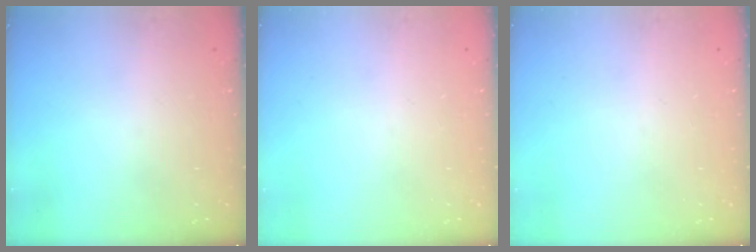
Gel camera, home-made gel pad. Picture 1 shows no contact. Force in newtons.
{"total": 0.0}
{"total": 0.0}